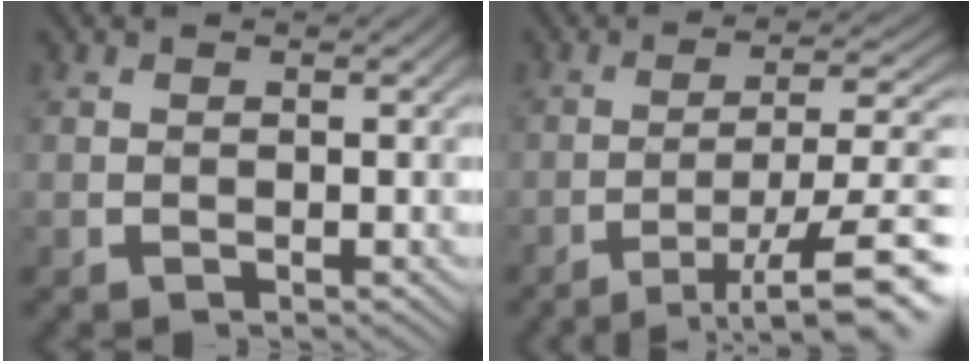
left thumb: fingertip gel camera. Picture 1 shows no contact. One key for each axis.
{"total": 12.2, "fx": -6.4, "fy": 2.6, "fz": 10.1, "tx": -0.147, "ty": 0.008, "tz": -0.092}